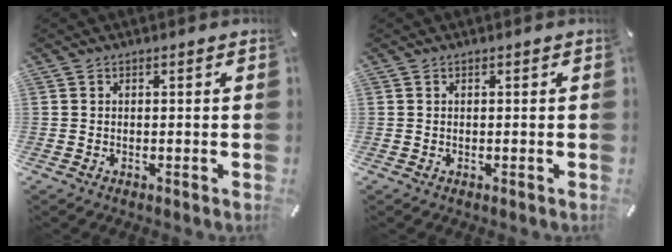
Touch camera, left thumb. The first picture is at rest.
{"total": 0.0}